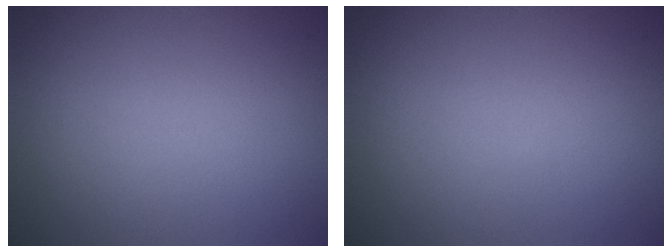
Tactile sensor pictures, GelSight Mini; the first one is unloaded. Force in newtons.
{"total": 0.0}